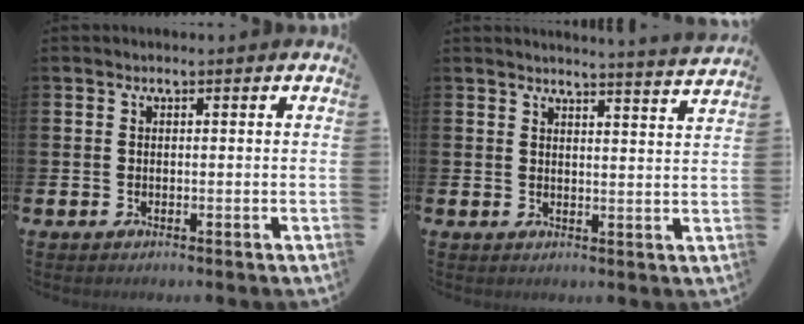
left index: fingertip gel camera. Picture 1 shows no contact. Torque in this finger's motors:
{"motor_torque": [-0.63, -0.56, -1.05, -0.08]}